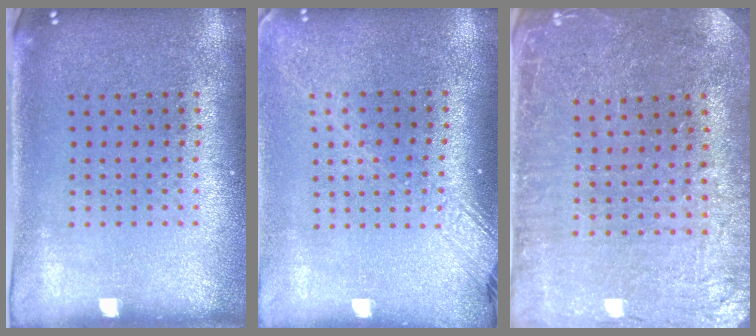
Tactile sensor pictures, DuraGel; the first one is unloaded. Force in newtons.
{"total": 2.0, "press": 1.5, "slide": 1.3}
{"total": 1.2, "press": 1.2, "slide": 0.1}